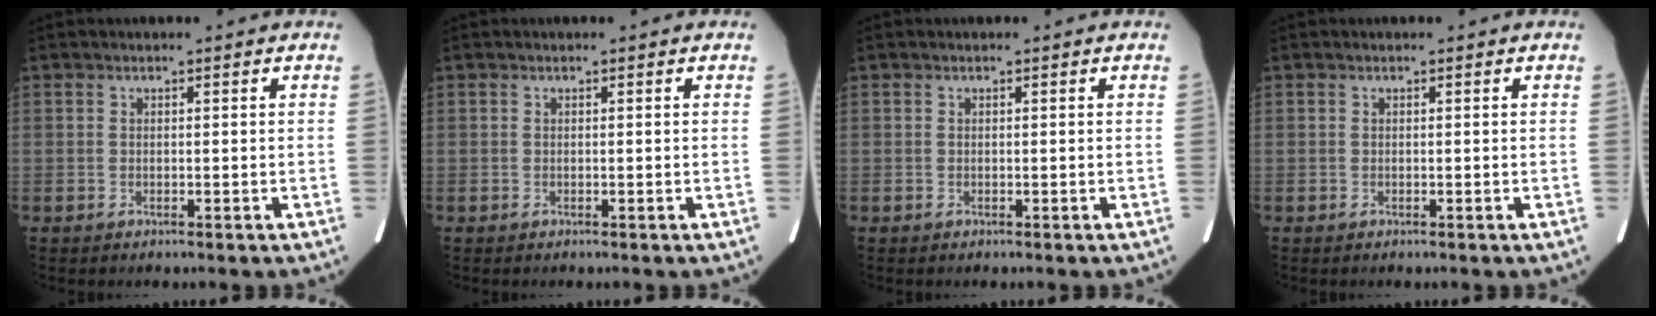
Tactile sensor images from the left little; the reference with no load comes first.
{"total": 0.0}
{"total": 0.0}
{"total": 0.0}